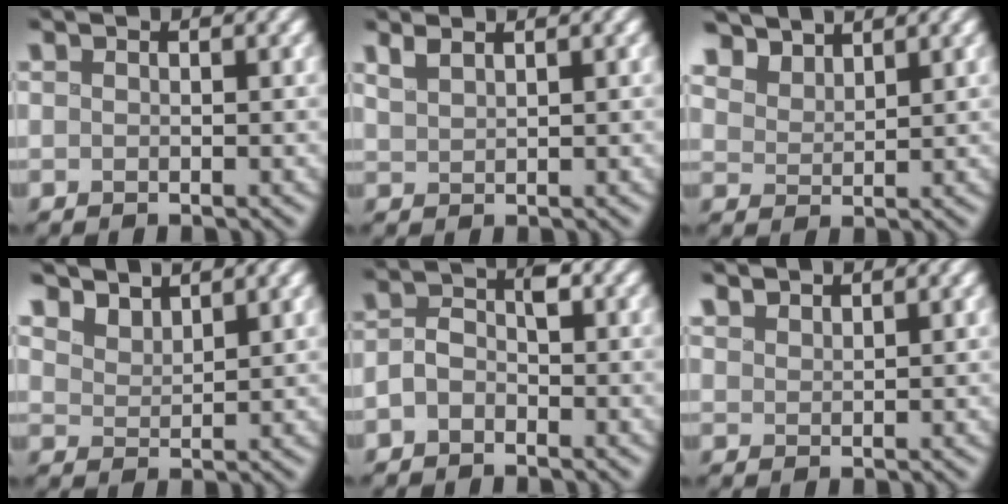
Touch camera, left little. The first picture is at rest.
{"total": 1.5, "force": [1.3, 0.4, 0.8], "torque": [-0.018, 0.004, 0.028]}
{"total": 4.1, "force": [3.7, 1.4, 0.9], "torque": [-0.034, -0.010, 0.081]}
{"total": 3.3, "force": [3.1, 0.8, 0.6], "torque": [-0.022, -0.009, 0.069]}
{"total": 2.6, "force": [-1.0, 1.5, 1.9], "torque": [-0.036, 0.009, -0.024]}
{"total": 2.1, "force": [2.0, 0.3, 0.3], "torque": [-0.006, 0.004, 0.041]}